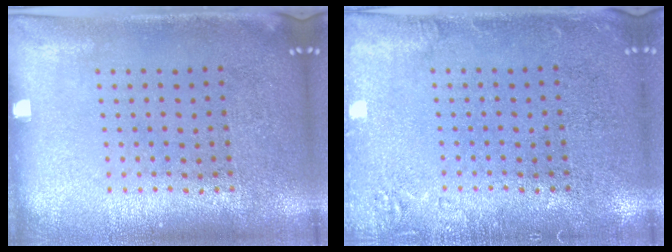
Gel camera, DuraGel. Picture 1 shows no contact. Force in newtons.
{"total": 1.8, "press": 1.7, "slide": 0.4}